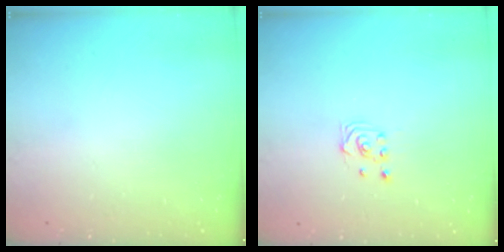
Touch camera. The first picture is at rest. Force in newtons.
{"total": 2.9, "press": 2.6, "slide": 1.4}